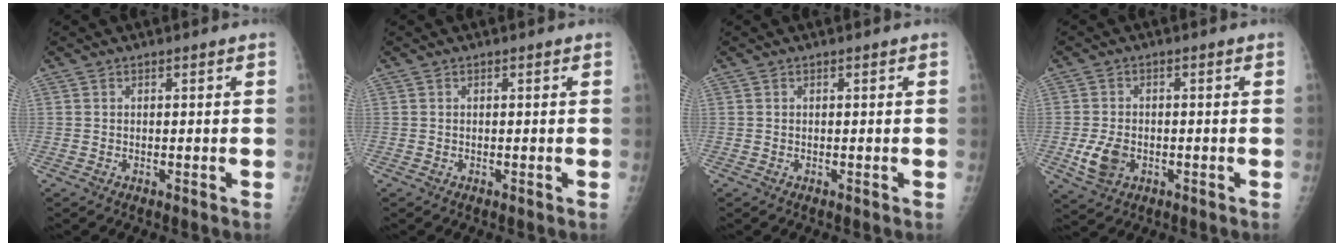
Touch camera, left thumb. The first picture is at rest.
{"total": 0.0}
{"total": 0.0}
{"total": 5.7, "force": [-1.5, 4.0, 3.8], "torque": [-0.070, -0.002, -0.024]}